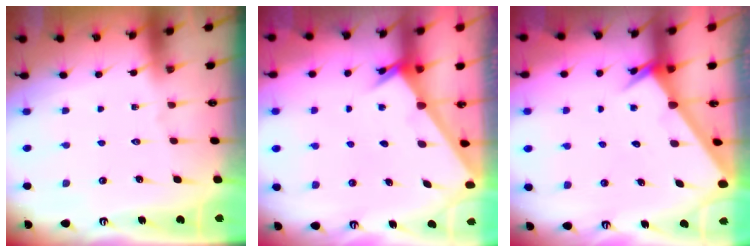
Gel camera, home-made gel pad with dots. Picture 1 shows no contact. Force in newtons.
{"total": 2.5, "press": 2.5, "slide": 0.2}
{"total": 2.5, "press": 2.5, "slide": 0.2}